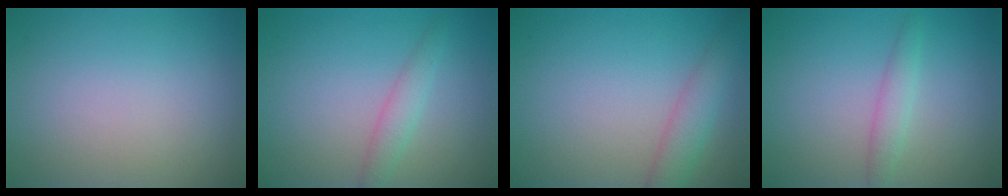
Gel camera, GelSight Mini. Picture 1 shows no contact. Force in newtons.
{"total": 1.8, "press": 1.8, "slide": 0.1}
{"total": 3.0, "press": 3.0, "slide": 0.1}
{"total": 1.7, "press": 1.7, "slide": 0.0}